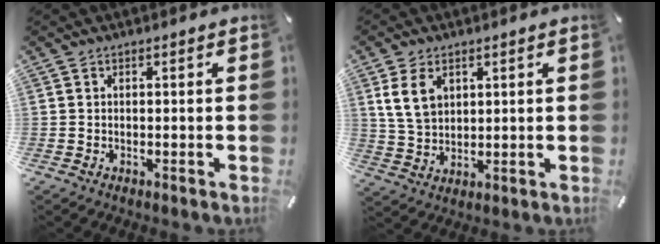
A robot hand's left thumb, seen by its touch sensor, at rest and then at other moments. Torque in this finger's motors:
{"motor_torque": [1.27, 1.46, 0.91, -0.67, 0.24]}